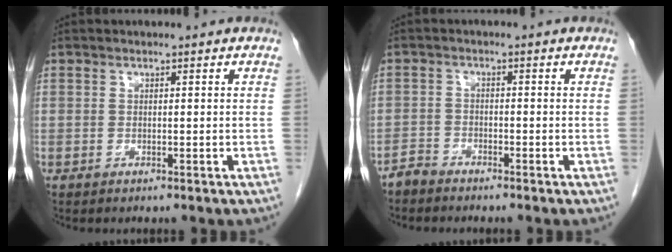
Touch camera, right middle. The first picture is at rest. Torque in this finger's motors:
{"motor_torque": [-0.01, 0.04, -0.01, 0.01]}